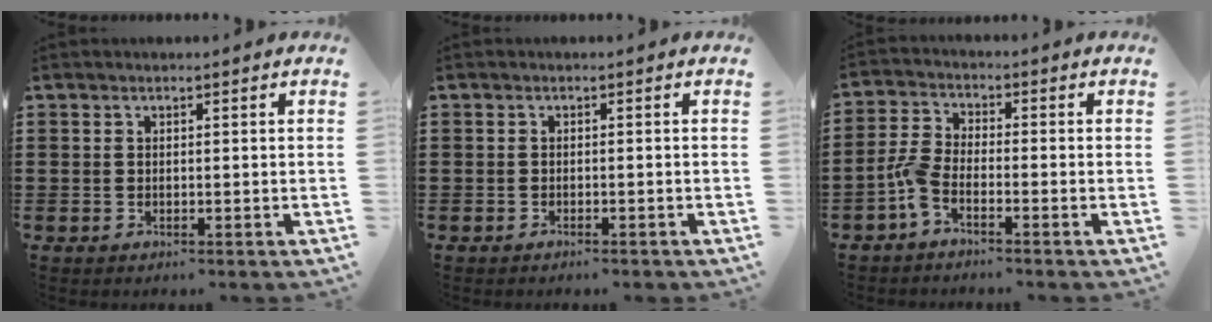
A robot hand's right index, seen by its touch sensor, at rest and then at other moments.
{"total": 0.5, "force": [-0.5, 0.1, 0.2], "torque": [-0.005, -0.001, -0.009]}
{"total": 4.0, "force": [-2.4, 1.4, 2.9], "torque": [-0.079, 0.000, -0.053]}